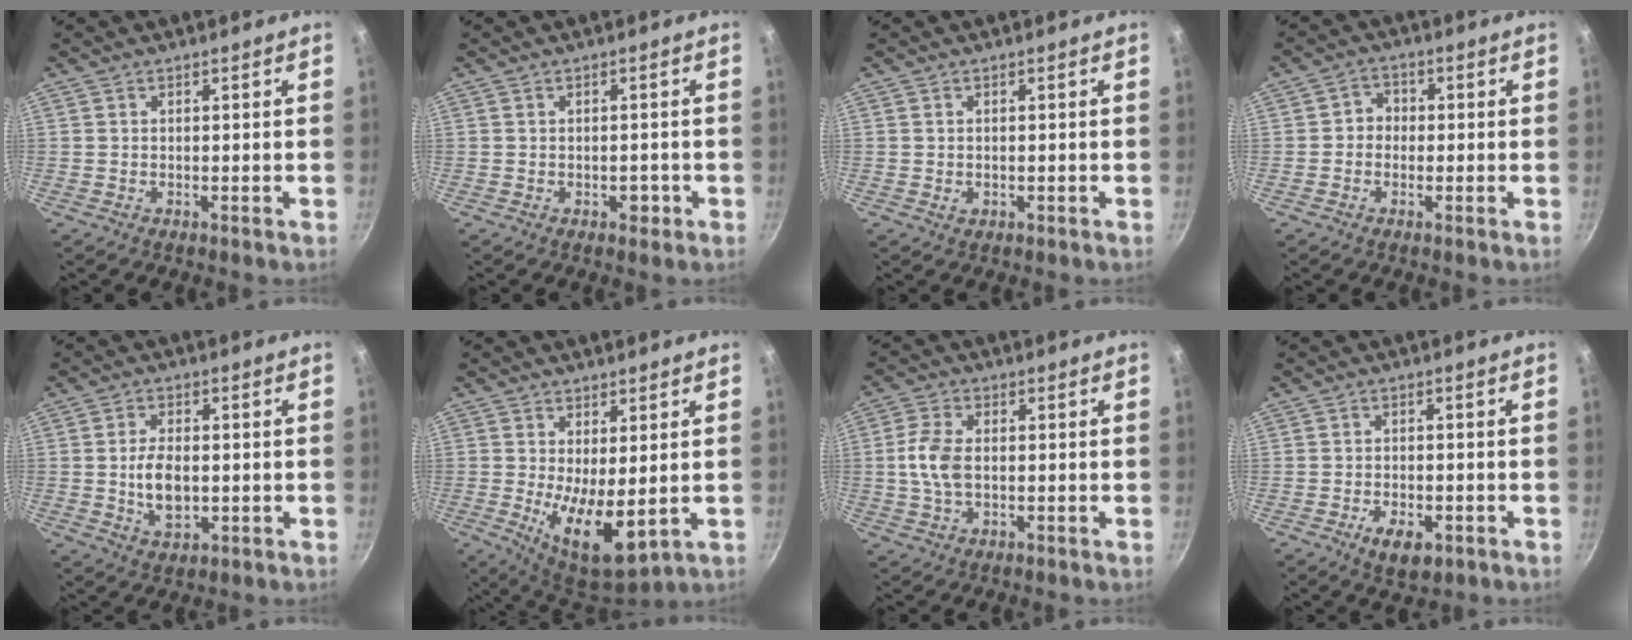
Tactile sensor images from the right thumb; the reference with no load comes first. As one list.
[{"total": 2.0, "force": [-0.7, 1.3, 1.3], "torque": [-0.006, 0.008, -0.008]}, {"total": 0.9, "force": [-0.1, 0.7, 0.6], "torque": [-0.008, 0.000, -0.001]}, {"total": 5.0, "force": [-0.4, 4.4, 2.4], "torque": [-0.007, 0.014, -0.016]}, {"total": 7.5, "force": [-0.5, 4.3, 6.1], "torque": [-0.103, 0.000, -0.005]}, {"total": 11.2, "force": [-0.4, 4.6, 10.2], "torque": [-0.154, -0.025, 0.007]}, {"total": 6.9, "force": [-0.1, 4.2, 5.4], "torque": [-0.112, 0.011, -0.005]}, {"total": 6.0, "force": [-2.7, 3.2, 4.3], "torque": [-0.066, 0.010, -0.038]}]